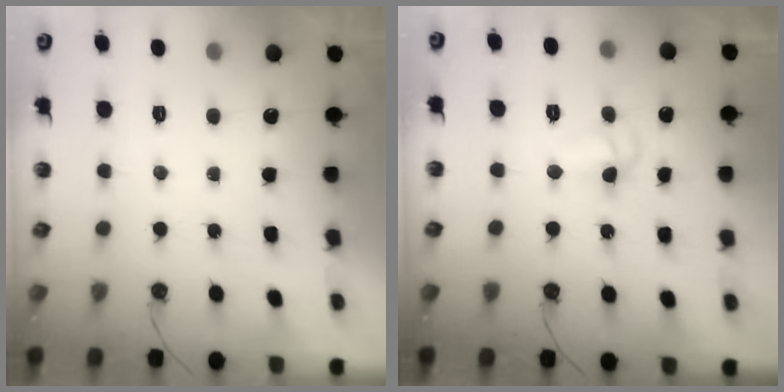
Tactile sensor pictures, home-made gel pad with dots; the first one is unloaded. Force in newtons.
{"total": 7.0, "press": 6.0, "slide": 3.6}